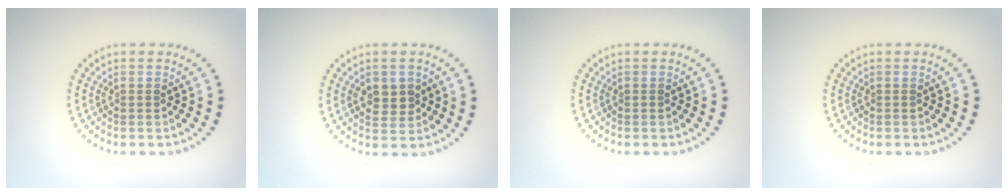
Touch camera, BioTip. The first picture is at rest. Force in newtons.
{"total": 2.6, "press": 2.5, "slide": 0.6}
{"total": 0.0}
{"total": 0.0}